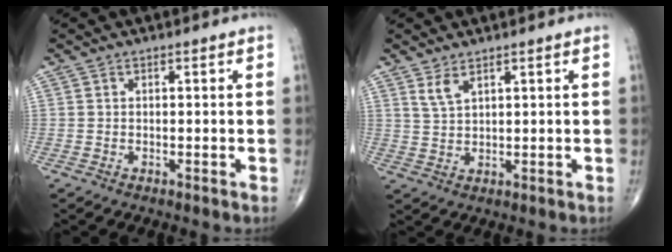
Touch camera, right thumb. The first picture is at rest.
{"total": 3.0, "force": [2.0, 1.0, 2.0], "torque": [-0.042, -0.010, 0.049]}